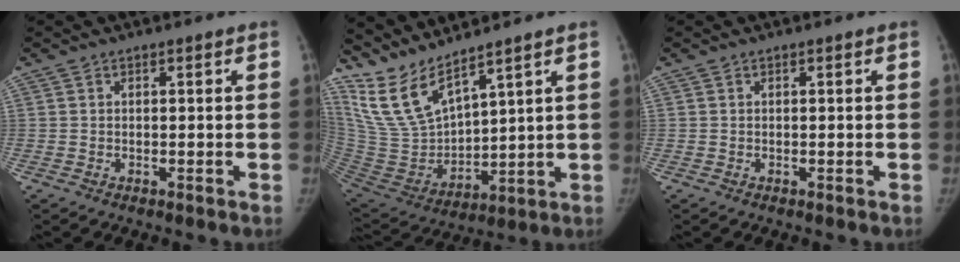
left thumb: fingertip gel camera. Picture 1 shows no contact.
{"total": 13.0, "force": [10.9, 2.6, 6.5], "torque": [-0.122, -0.067, 0.242]}
{"total": 0.0}